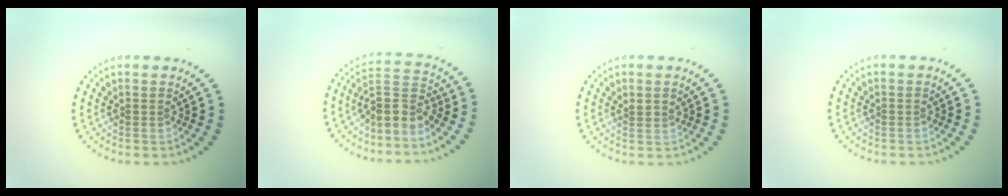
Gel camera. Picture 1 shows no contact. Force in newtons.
{"total": 3.1, "press": 2.6, "slide": 1.8}
{"total": 0.7, "press": 0.4, "slide": 0.5}
{"total": 0.0}